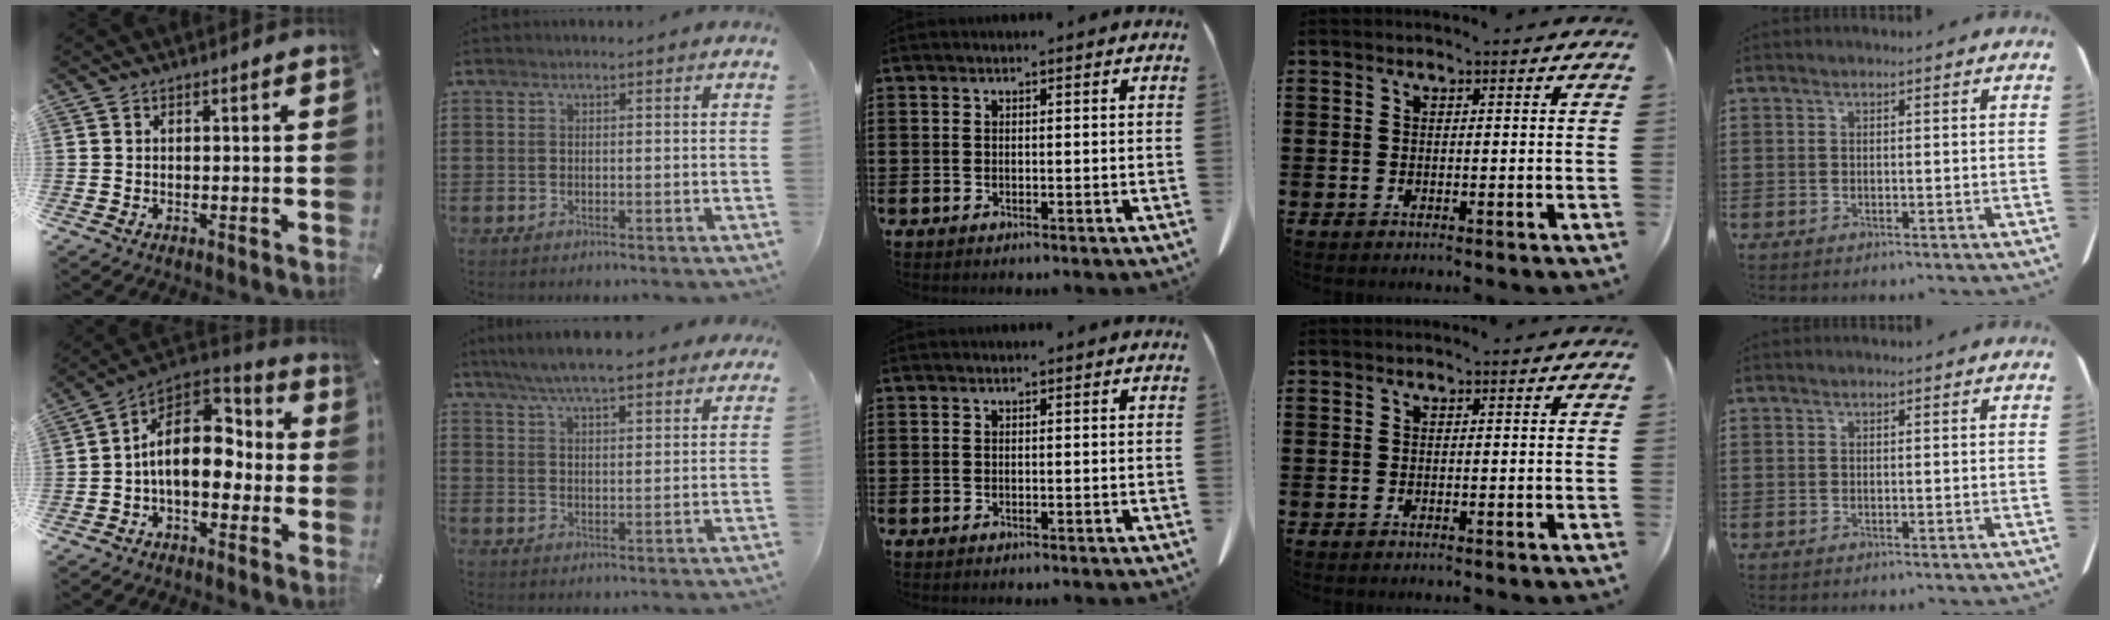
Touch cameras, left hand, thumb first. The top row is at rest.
{"thumb": {"total": 15.2, "force": [0.4, 10.1, 11.4], "torque": [-0.194, -0.005, 0.004]}, "index": {"total": 6.6, "force": [6.1, 0.6, 2.6], "torque": [-0.071, -0.017, 0.110]}}